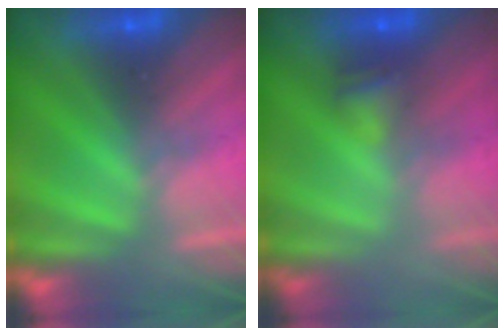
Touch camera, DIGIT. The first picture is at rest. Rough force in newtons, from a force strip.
{"total": 2.4}